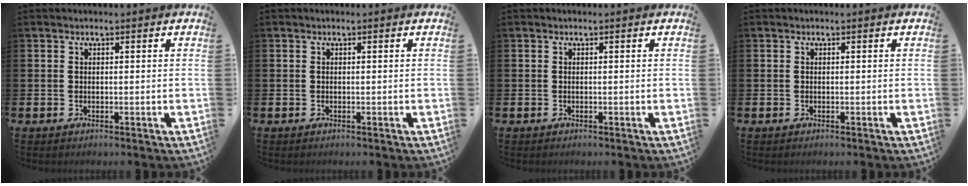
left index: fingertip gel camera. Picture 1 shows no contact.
{"total": 0.0}
{"total": 0.0}
{"total": 0.0}